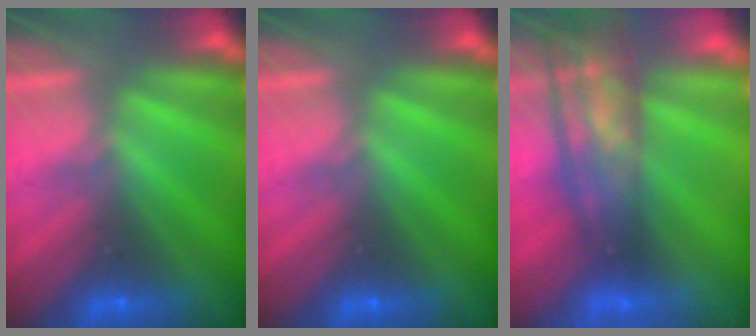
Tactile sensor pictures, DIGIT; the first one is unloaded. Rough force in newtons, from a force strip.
{"total": 0.0}
{"total": 5.7}